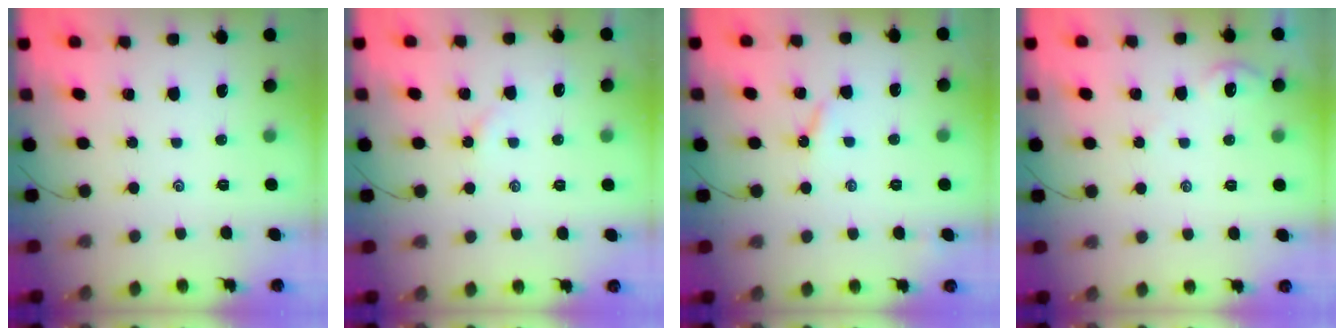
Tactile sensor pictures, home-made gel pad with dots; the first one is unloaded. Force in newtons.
{"total": 1.7, "press": 1.6, "slide": 0.4}
{"total": 3.0, "press": 3.0, "slide": 0.4}
{"total": 1.3, "press": 1.2, "slide": 0.4}